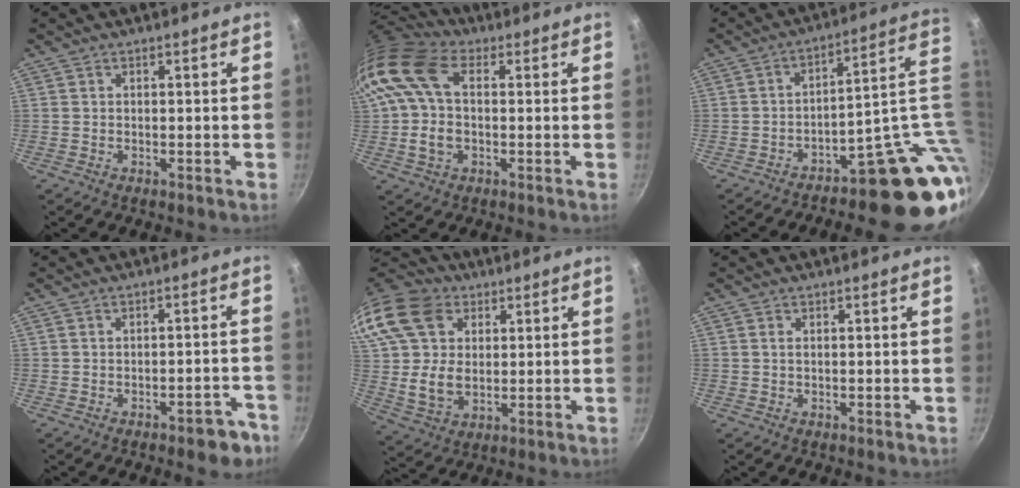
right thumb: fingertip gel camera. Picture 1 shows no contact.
{"total": 12.9, "force": [1.8, 8.4, 9.7], "torque": [-0.176, 0.012, 0.019]}
{"total": 15.9, "force": [-2.8, 6.9, 14.0], "torque": [-0.107, 0.030, -0.037]}
{"total": 5.5, "force": [-3.5, 2.4, 3.5], "torque": [-0.019, 0.038, -0.028]}
{"total": 20.4, "force": [5.8, 15.1, 12.3], "torque": [-0.241, 0.006, 0.107]}
{"total": 0.6, "force": [0.1, 0.3, 0.6], "torque": [-0.011, 0.001, 0.002]}